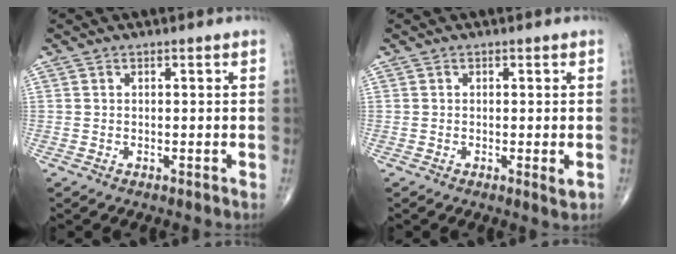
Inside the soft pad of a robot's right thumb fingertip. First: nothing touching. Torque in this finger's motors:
{"motor_torque": [0.12, 0.37, -0.07, -0.03, 0.05]}